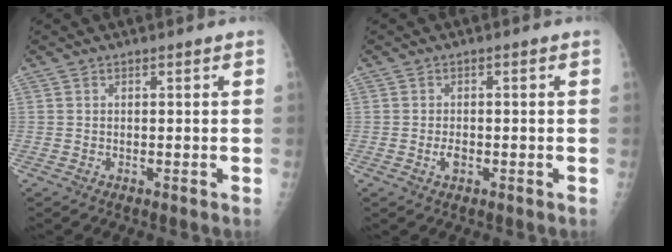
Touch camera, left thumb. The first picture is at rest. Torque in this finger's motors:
{"motor_torque": [-0.05, 0.04, 0.05, 0.00, 0.00]}